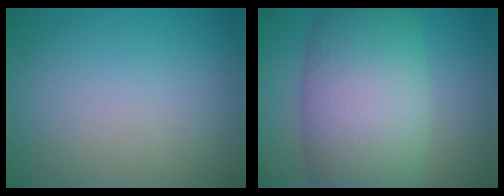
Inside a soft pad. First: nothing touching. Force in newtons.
{"total": 11.0, "press": 11.0, "slide": 0.5}